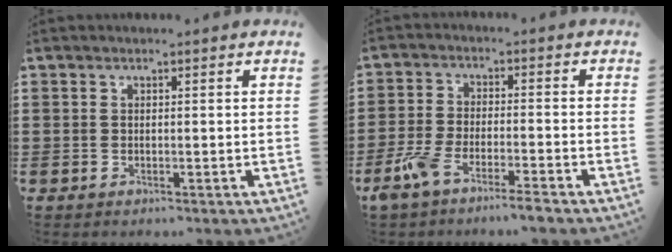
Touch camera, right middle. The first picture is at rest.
{"total": 5.6, "force": [-4.5, 0.5, 3.3], "torque": [-0.088, -0.013, -0.090]}